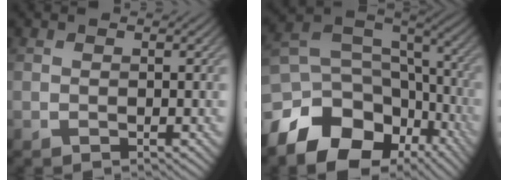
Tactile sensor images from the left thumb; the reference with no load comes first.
{"total": 16.1, "force": [-7.6, 11.1, 8.8], "torque": [-0.221, -0.041, -0.107]}